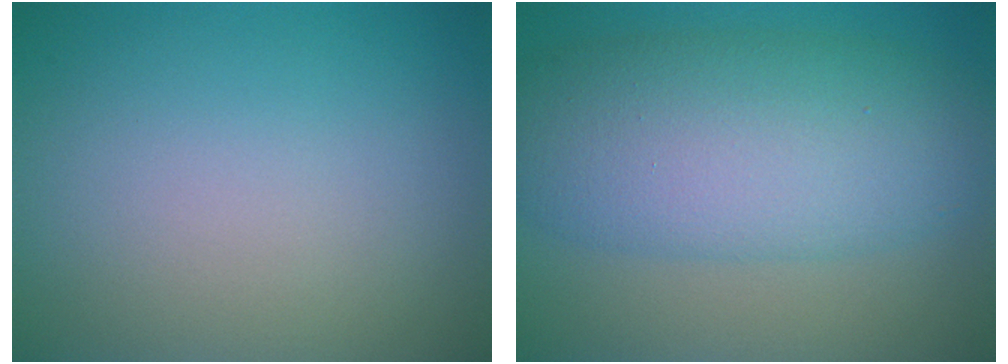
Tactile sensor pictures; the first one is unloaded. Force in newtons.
{"total": 9.5, "press": 9.5, "slide": 0.1}